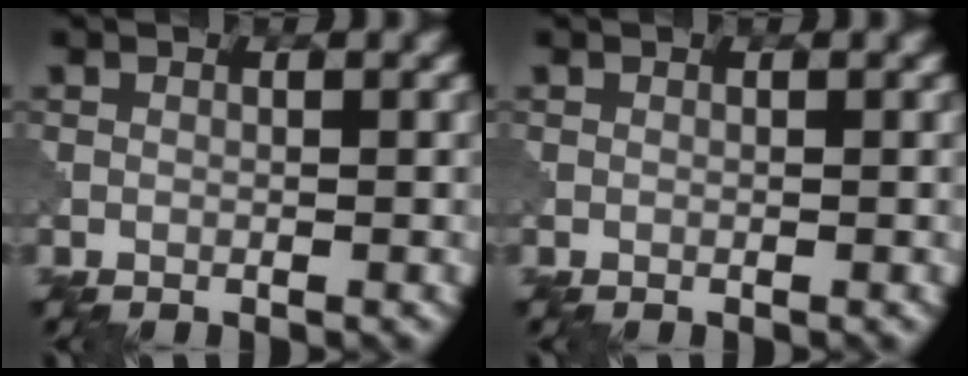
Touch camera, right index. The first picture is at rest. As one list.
[{"total": 0.0}]